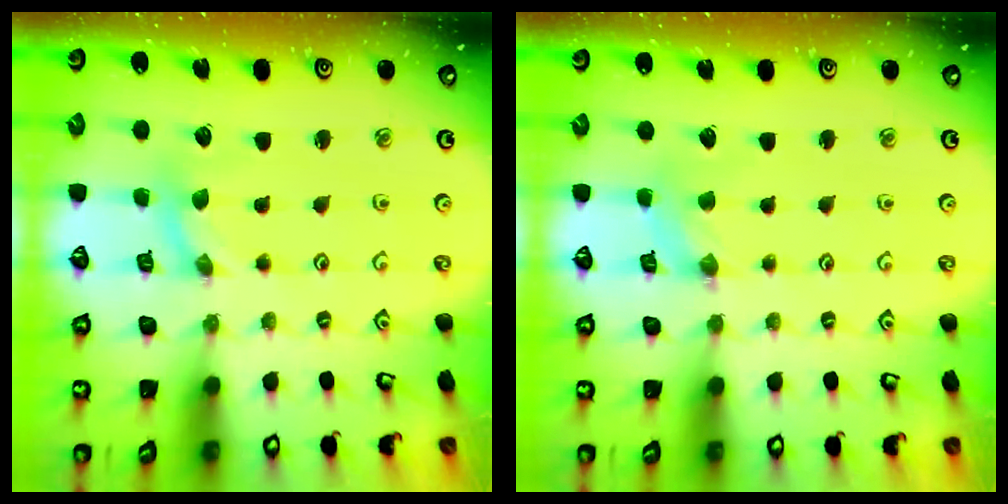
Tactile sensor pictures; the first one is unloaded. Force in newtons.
{"total": 1.2, "press": 1.2, "slide": 0.2}